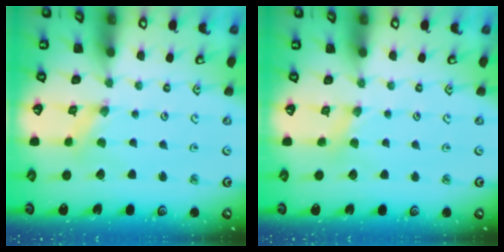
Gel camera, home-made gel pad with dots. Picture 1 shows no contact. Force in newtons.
{"total": 2.2, "press": 2.2, "slide": 0.4}